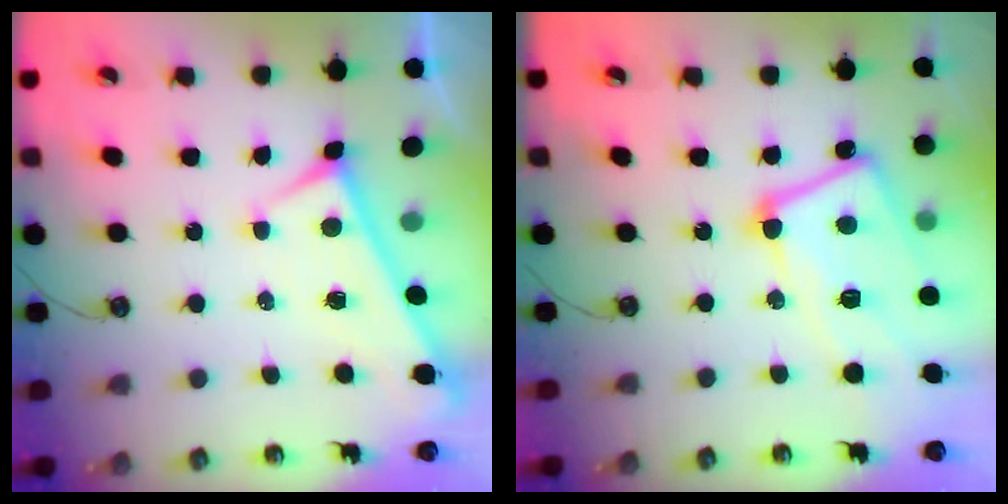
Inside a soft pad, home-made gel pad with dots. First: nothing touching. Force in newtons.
{"total": 13.2, "press": 13.1, "slide": 1.5}